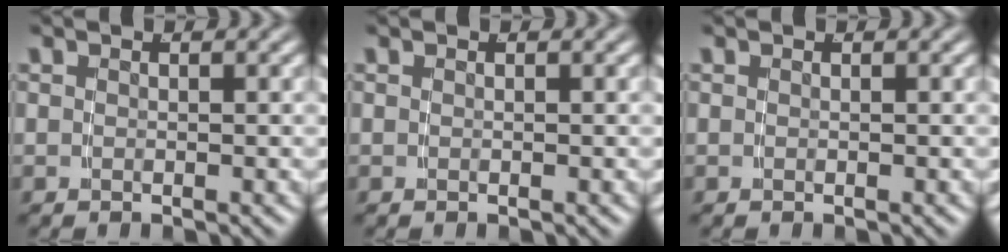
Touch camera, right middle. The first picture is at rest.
{"total": 0.0}
{"total": 0.0}